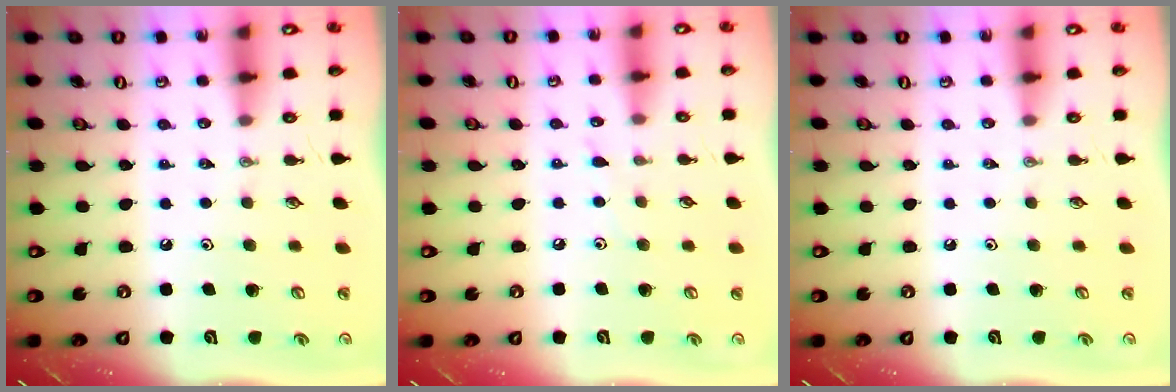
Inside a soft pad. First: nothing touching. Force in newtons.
{"total": 3.7, "press": 3.6, "slide": 0.5}
{"total": 0.0}